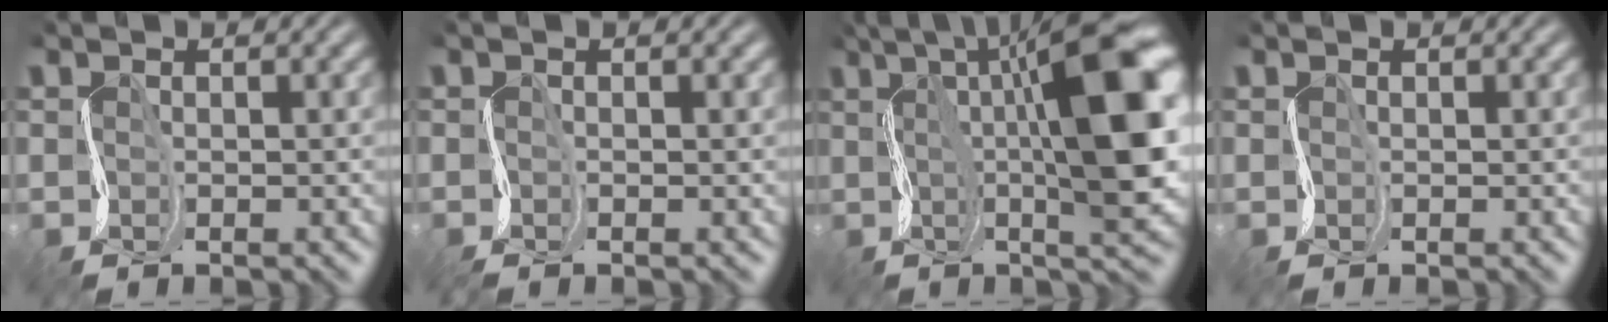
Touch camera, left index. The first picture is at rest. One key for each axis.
{"total": 1.0, "fx": -0.5, "fy": 0.1, "fz": 0.9, "tx": -0.016, "ty": -0.002, "tz": -0.015}
{"total": 14.4, "fx": 2.7, "fy": 3.9, "fz": 13.6, "tx": -0.180, "ty": 0.014, "tz": 0.039}
{"total": 0.0}